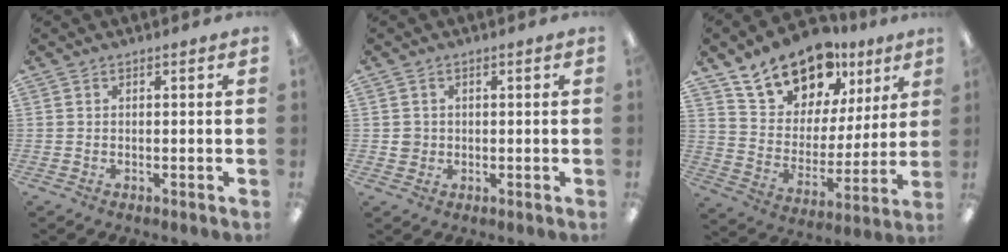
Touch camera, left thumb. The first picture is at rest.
{"total": 2.4, "force": [0.3, 2.4, 0.5], "torque": [-0.011, 0.005, 0.004]}
{"total": 18.0, "force": [13.9, 9.7, 5.8], "torque": [-0.115, -0.090, 0.256]}